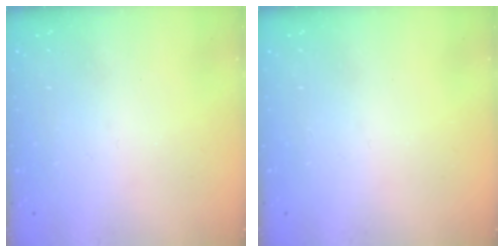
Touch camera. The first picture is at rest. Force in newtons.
{"total": 0.0}